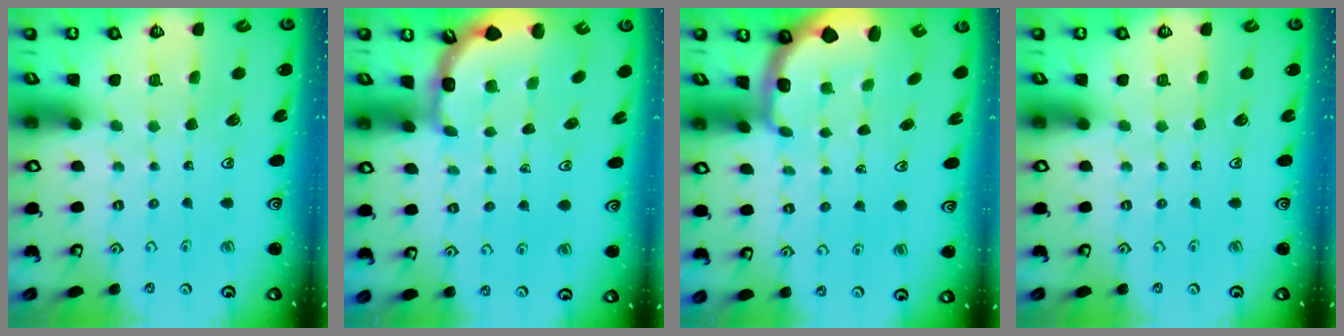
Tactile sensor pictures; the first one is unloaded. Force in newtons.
{"total": 2.1, "press": 1.9, "slide": 0.9}
{"total": 2.4, "press": 1.1, "slide": 2.1}
{"total": 0.0}